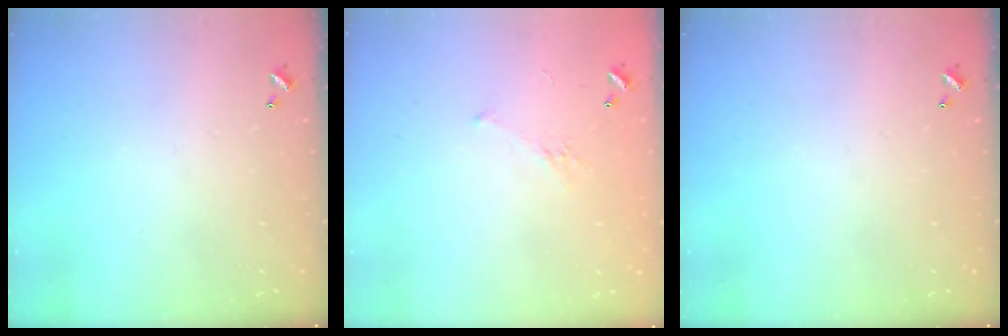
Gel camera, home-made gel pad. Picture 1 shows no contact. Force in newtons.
{"total": 2.8, "press": 2.6, "slide": 1.1}
{"total": 0.0}